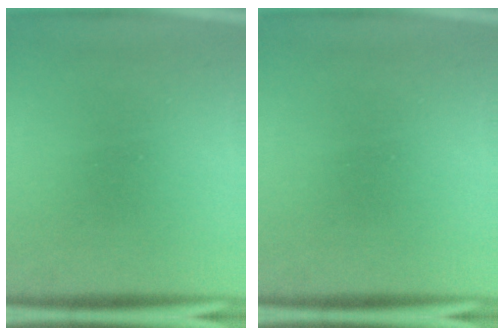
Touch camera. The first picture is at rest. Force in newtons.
{"total": 0.0}